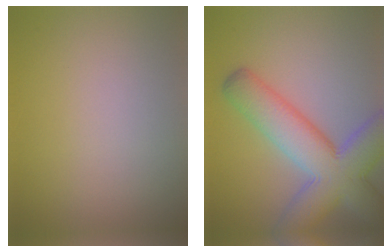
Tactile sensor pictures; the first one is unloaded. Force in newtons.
{"total": 9.5, "press": 9.5, "slide": 0.6}